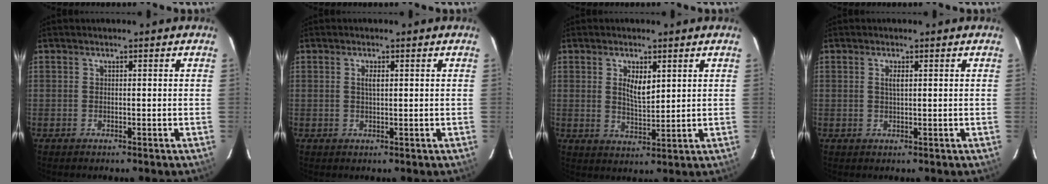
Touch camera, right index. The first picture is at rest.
{"total": 1.6, "force": [0.4, 0.5, 1.4], "torque": [-0.024, 0.002, 0.007]}
{"total": 5.1, "force": [1.8, 2.2, 4.2], "torque": [-0.072, -0.002, 0.035]}
{"total": 1.5, "force": [0.5, 0.4, 1.4], "torque": [-0.025, 0.001, 0.008]}